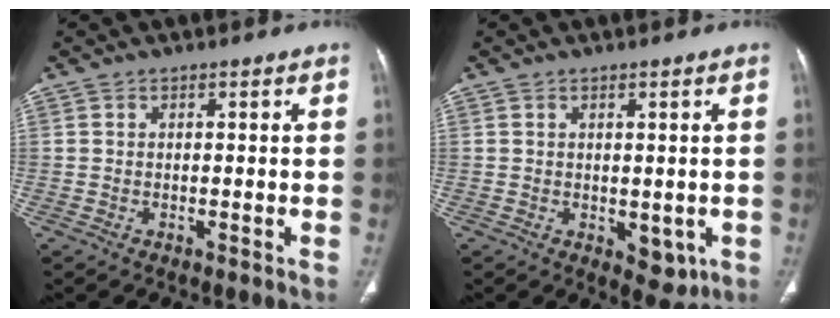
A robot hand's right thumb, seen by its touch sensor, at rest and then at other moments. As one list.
[{"total": 4.3, "force": [-0.7, 2.6, 3.4], "torque": [-0.025, -0.010, 0.004]}]